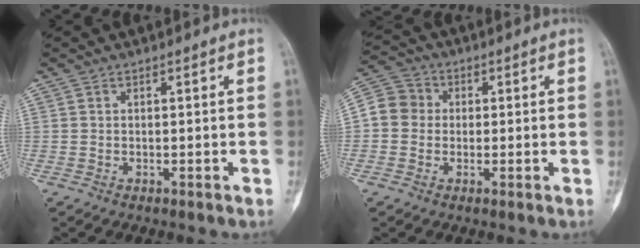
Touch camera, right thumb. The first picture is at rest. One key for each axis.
{"total": 6.8, "fx": -0.3, "fy": 6.3, "fz": 2.6, "tx": -0.032, "ty": 0.019, "tz": -0.021}